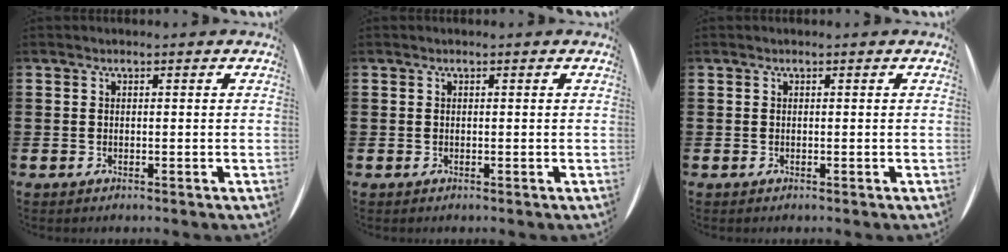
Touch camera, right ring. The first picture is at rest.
{"total": 0.0}
{"total": 0.0}